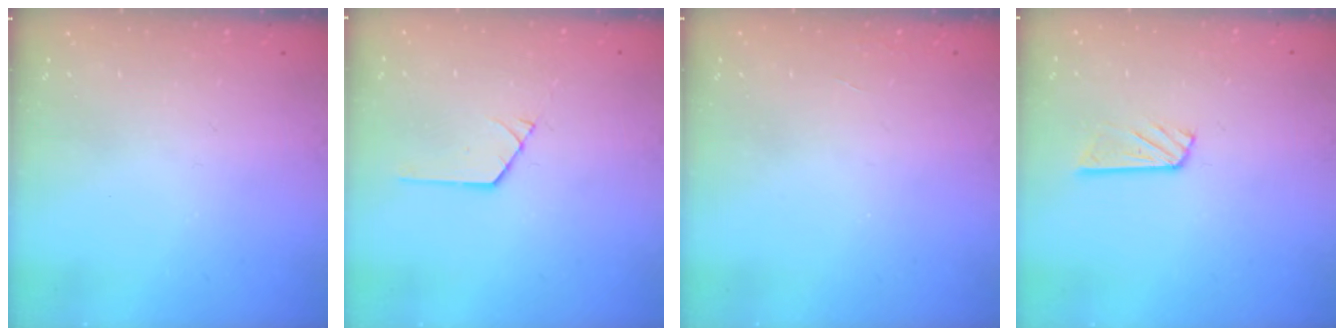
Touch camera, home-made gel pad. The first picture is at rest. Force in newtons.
{"total": 1.2, "press": 1.2, "slide": 0.1}
{"total": 0.0}
{"total": 6.5, "press": 6.5, "slide": 0.2}